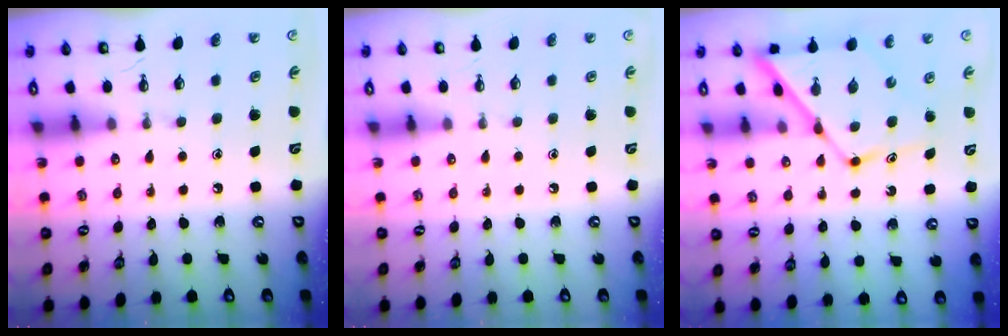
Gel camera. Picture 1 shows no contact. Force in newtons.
{"total": 0.0}
{"total": 12.9, "press": 12.8, "slide": 1.1}